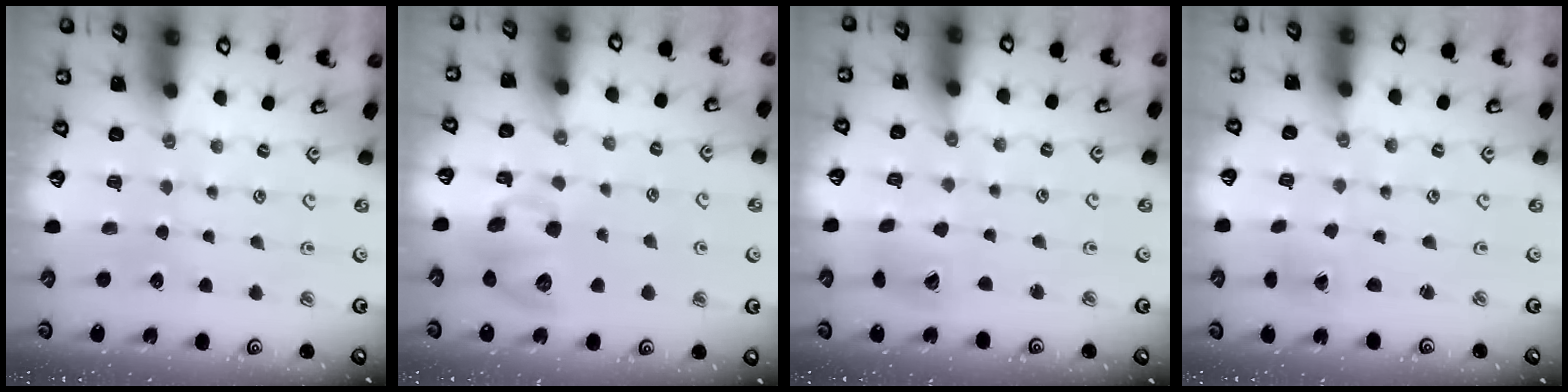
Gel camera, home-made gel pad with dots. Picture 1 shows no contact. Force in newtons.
{"total": 10.7, "press": 10.5, "slide": 1.6}
{"total": 8.3, "press": 8.2, "slide": 1.2}
{"total": 1.3, "press": 1.3, "slide": 0.1}